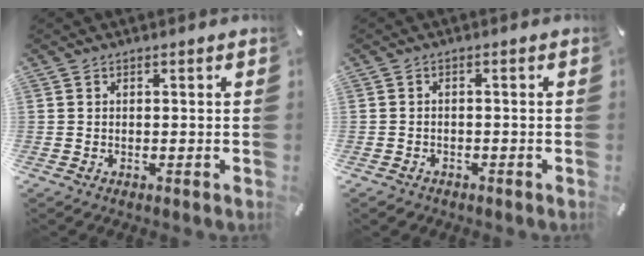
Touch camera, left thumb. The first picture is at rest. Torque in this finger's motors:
{"motor_torque": [-0.11, 0.01, -0.13, 0.12, 0.02]}